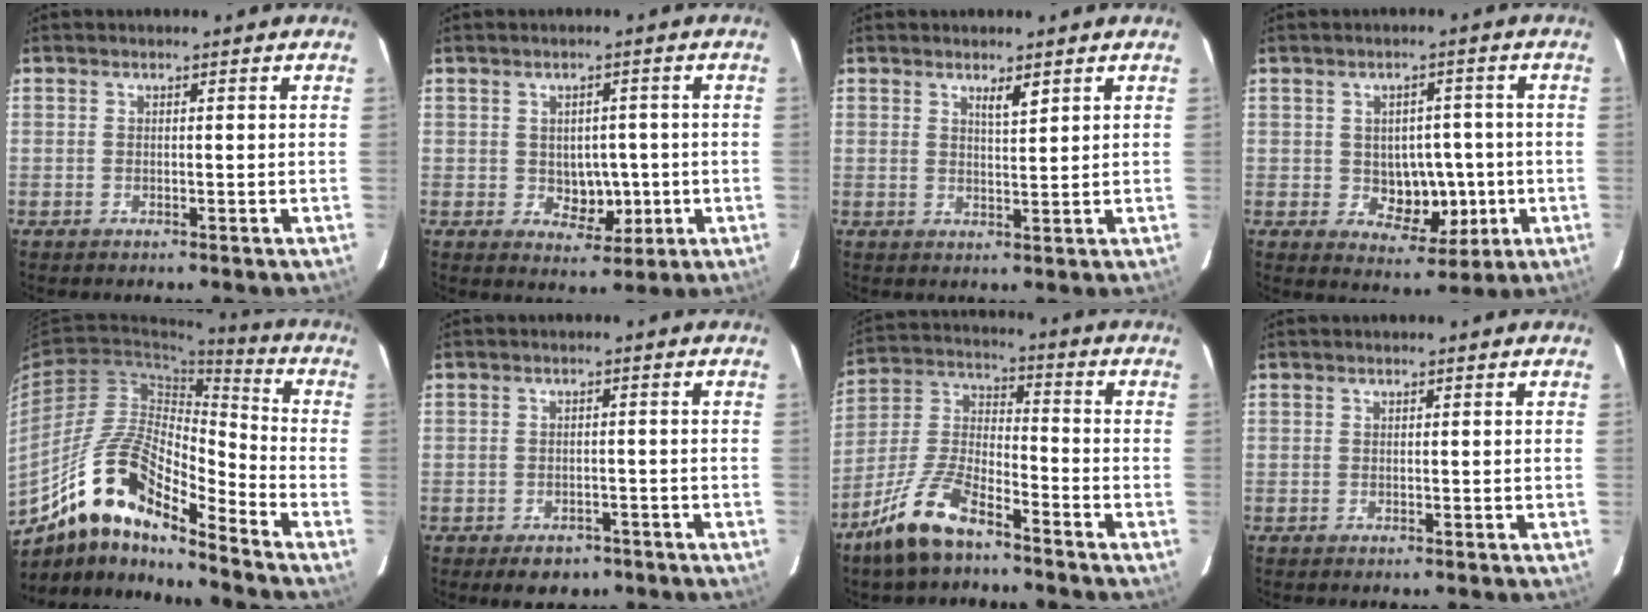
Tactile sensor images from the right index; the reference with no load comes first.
{"total": 5.0, "force": [-0.5, 3.5, 3.5], "torque": [-0.039, 0.004, 0.003]}
{"total": 2.2, "force": [1.5, 0.2, 1.6], "torque": [-0.031, -0.004, 0.029]}
{"total": 7.0, "force": [-0.8, 4.8, 5.1], "torque": [-0.062, 0.009, 0.000]}
{"total": 14.6, "force": [-10.2, 3.4, 10.0], "torque": [-0.189, 0.021, -0.180]}
{"total": 4.2, "force": [-2.8, 2.6, 1.5], "torque": [-0.019, 0.003, -0.033]}
{"total": 11.4, "force": [-8.3, 3.3, 7.1], "torque": [-0.162, -0.003, -0.164]}
{"total": 0.0}